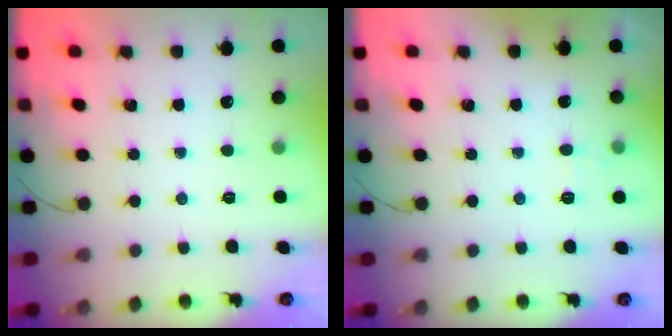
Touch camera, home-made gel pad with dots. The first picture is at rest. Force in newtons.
{"total": 2.8, "press": 2.5, "slide": 1.3}